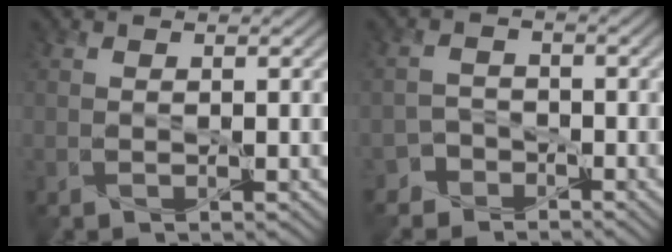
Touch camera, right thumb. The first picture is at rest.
{"total": 2.8, "force": [-2.2, 1.8, -0.2], "torque": [0.014, 0.006, -0.048]}